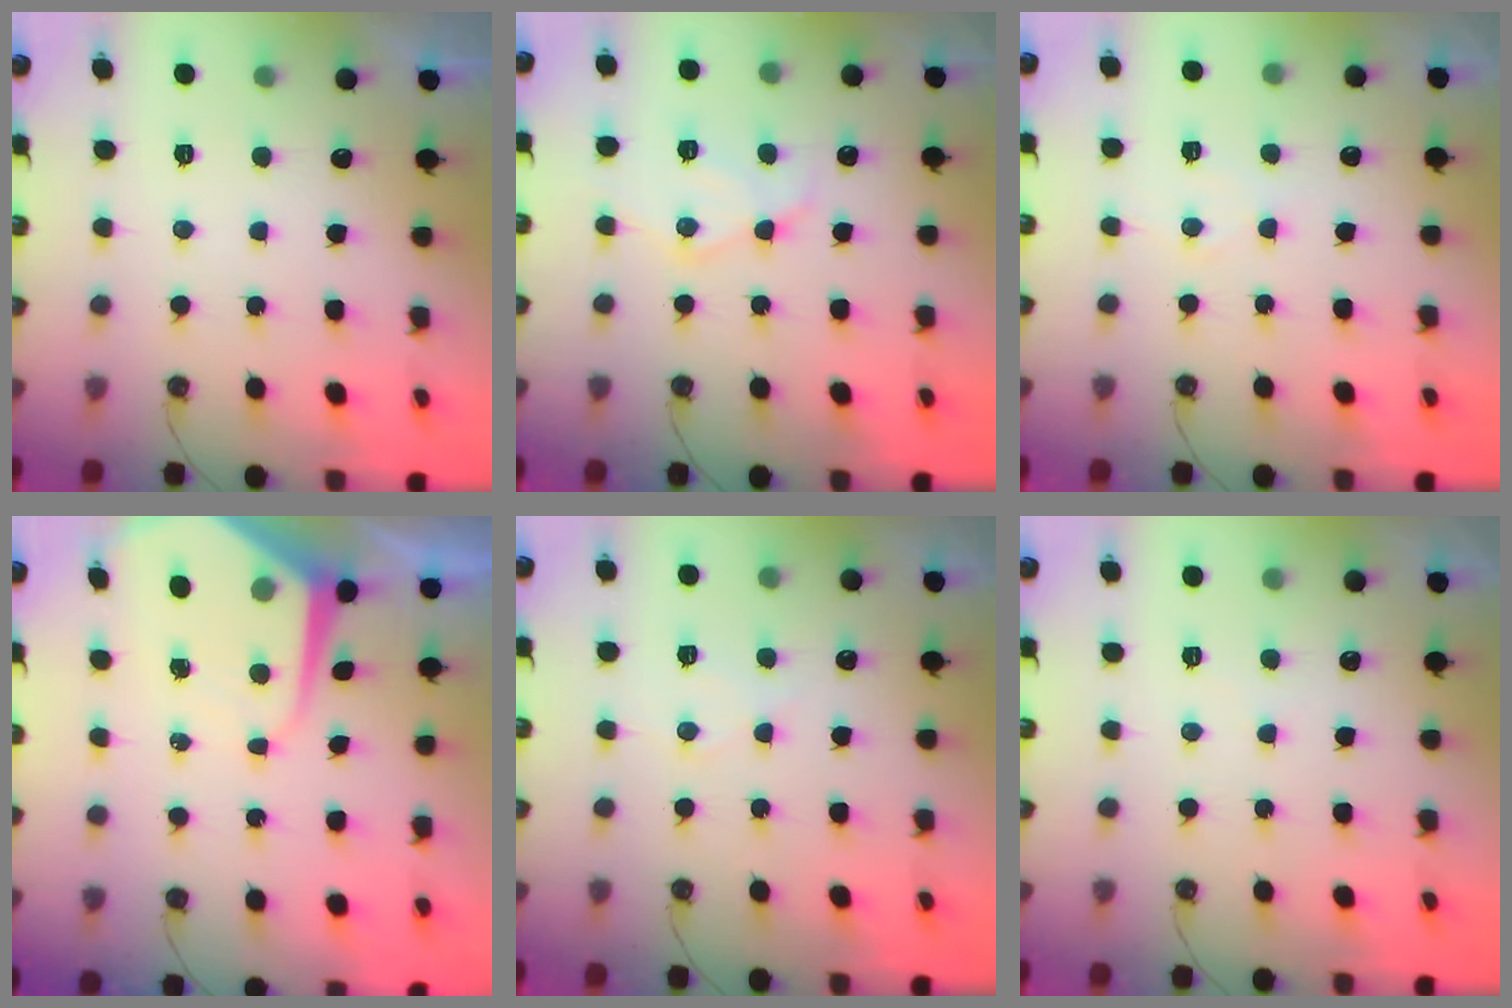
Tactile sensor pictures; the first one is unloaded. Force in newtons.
{"total": 12.9, "press": 12.9, "slide": 1.1}
{"total": 5.5, "press": 5.5, "slide": 0.5}
{"total": 7.2, "press": 7.2, "slide": 0.5}
{"total": 6.8, "press": 6.7, "slide": 0.6}
{"total": 2.1, "press": 2.0, "slide": 0.4}